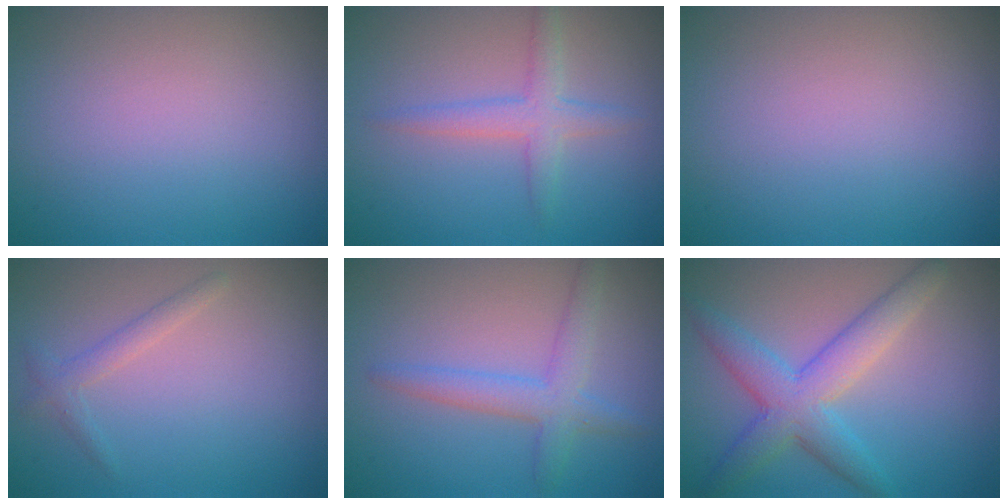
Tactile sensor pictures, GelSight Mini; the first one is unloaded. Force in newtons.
{"total": 2.7, "press": 2.7, "slide": 0.1}
{"total": 0.0}
{"total": 1.5, "press": 1.4, "slide": 0.1}
{"total": 2.6, "press": 2.6, "slide": 0.2}
{"total": 5.2, "press": 5.2, "slide": 0.3}